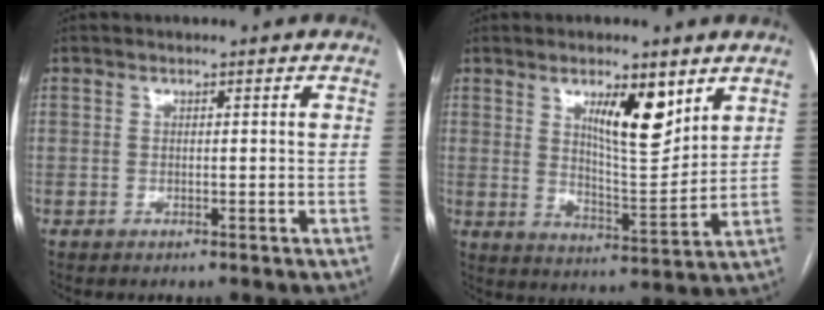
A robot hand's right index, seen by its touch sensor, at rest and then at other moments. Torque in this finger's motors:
{"motor_torque": [0.57, 0.56, 0.26, 0.11]}